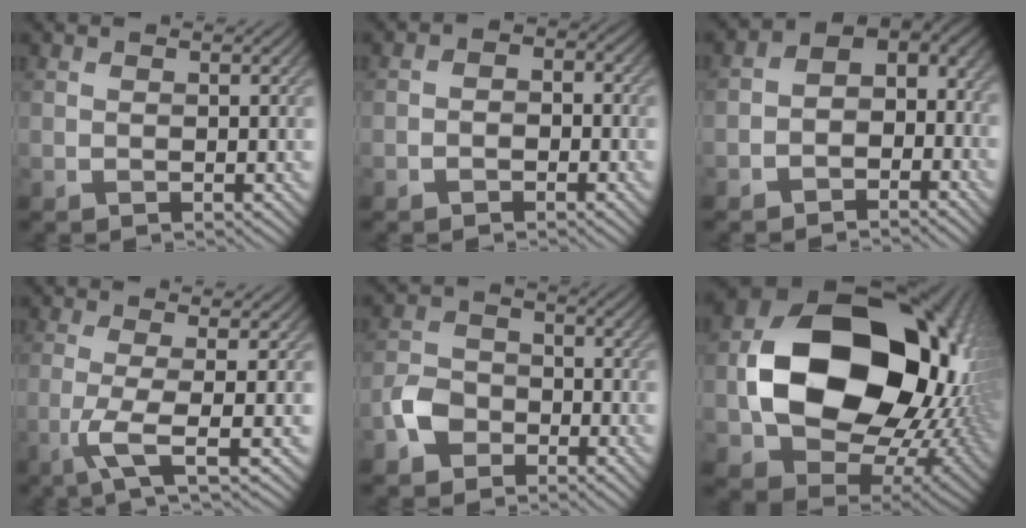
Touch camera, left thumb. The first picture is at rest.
{"total": 1.9, "force": [-0.9, 1.5, 0.8], "torque": [-0.008, 0.002, -0.022]}
{"total": 6.3, "force": [-2.4, 4.2, 4.0], "torque": [-0.054, -0.003, -0.050]}
{"total": 4.7, "force": [-1.4, 0.7, 4.4], "torque": [-0.080, -0.001, -0.041]}
{"total": 4.8, "force": [-2.7, 3.4, 2.0], "torque": [-0.048, 0.000, -0.064]}
{"total": 19.3, "force": [1.4, 15.0, 12.1], "torque": [-0.230, -0.047, 0.059]}